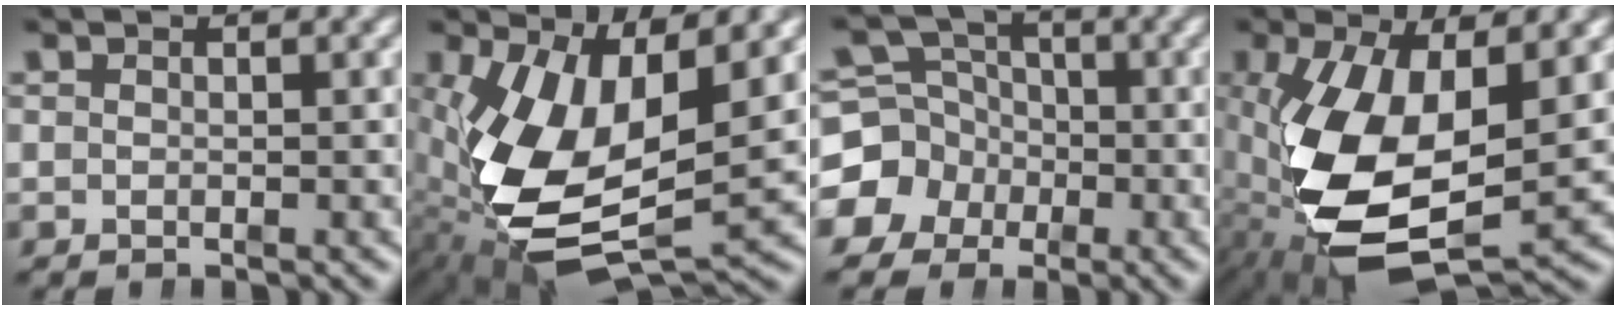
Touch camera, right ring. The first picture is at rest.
{"total": 12.4, "force": [-1.6, 6.9, 10.1], "torque": [-0.222, -0.050, 0.007]}
{"total": 10.4, "force": [-2.0, 9.5, 3.8], "torque": [-0.076, -0.041, -0.033]}
{"total": 12.8, "force": [-2.6, 6.9, 10.4], "torque": [-0.244, -0.060, -0.003]}